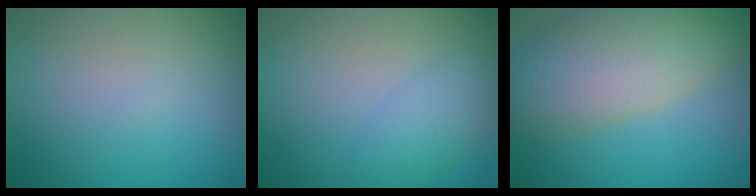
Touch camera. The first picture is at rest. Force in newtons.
{"total": 2.5, "press": 2.5, "slide": 0.1}
{"total": 9.1, "press": 9.1, "slide": 0.5}